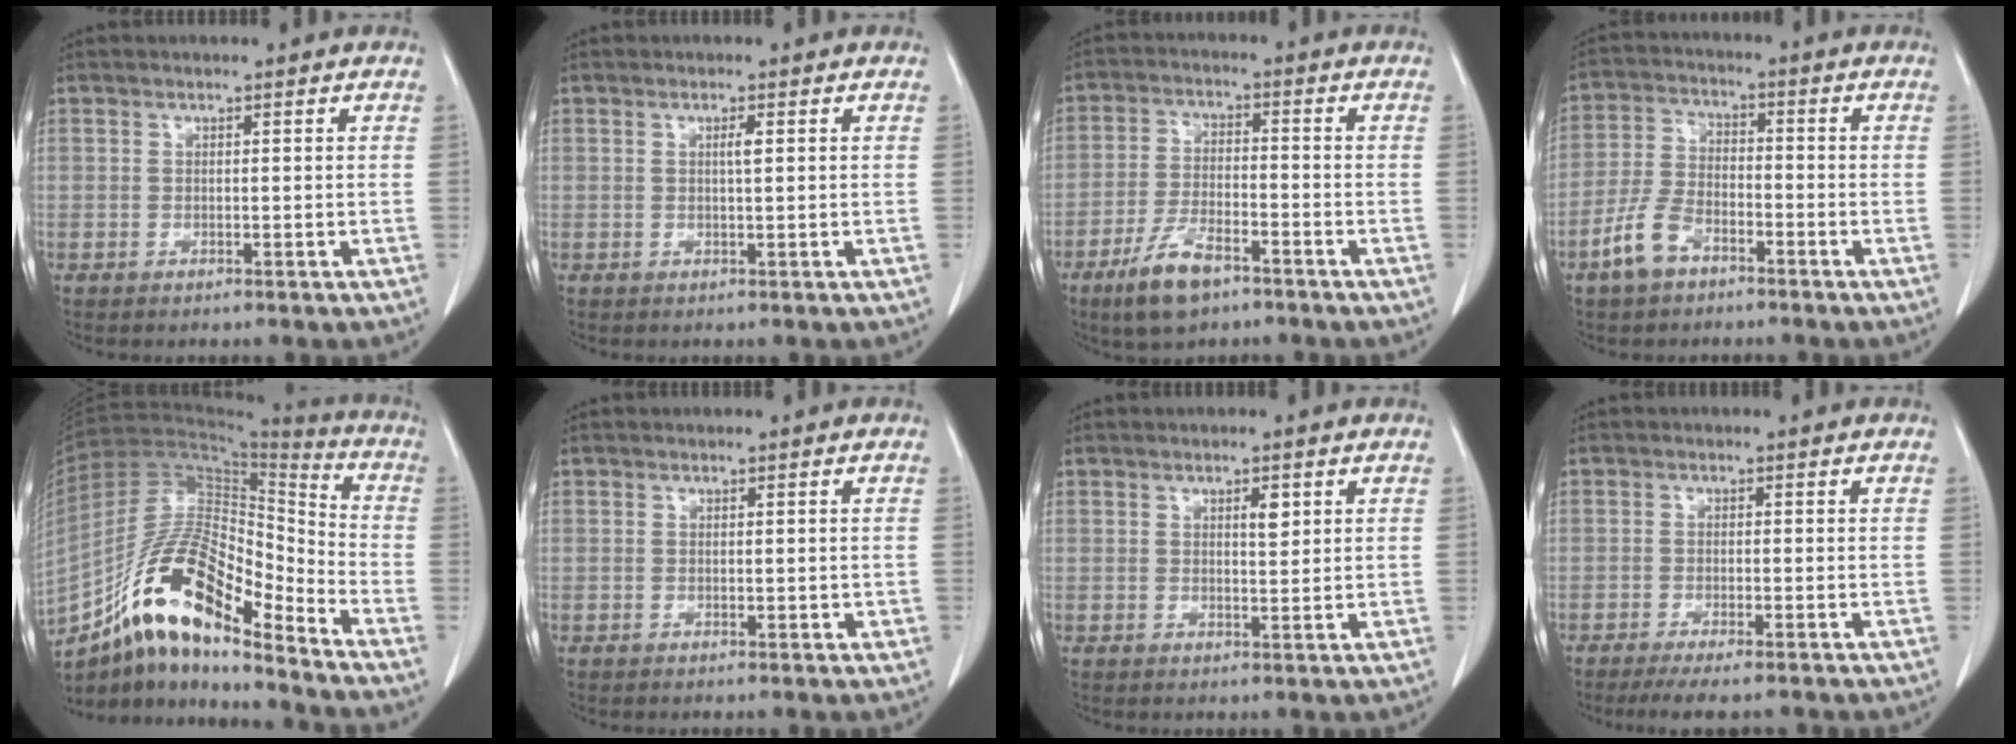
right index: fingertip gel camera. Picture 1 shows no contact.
{"total": 1.2, "force": [0.3, 0.0, 1.1], "torque": [-0.021, 0.002, 0.005]}
{"total": 8.3, "force": [-5.4, 2.8, 5.6], "torque": [-0.116, -0.008, -0.098]}
{"total": 7.0, "force": [-4.4, 3.5, 4.1], "torque": [-0.102, 0.006, -0.087]}
{"total": 18.0, "force": [-11.6, 4.7, 12.9], "torque": [-0.239, 0.024, -0.204]}
{"total": 0.8, "force": [-0.1, 0.5, 0.6], "torque": [-0.008, 0.002, 0.000]}
{"total": 2.1, "force": [0.9, 0.7, 1.8], "torque": [-0.027, -0.003, 0.014]}
{"total": 6.2, "force": [-5.1, 0.8, 3.4], "torque": [-0.040, -0.010, -0.077]}